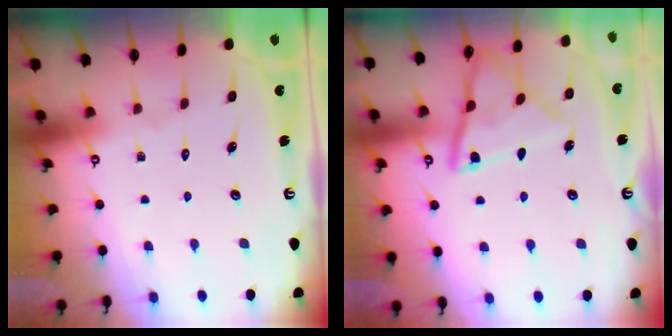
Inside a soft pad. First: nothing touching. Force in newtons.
{"total": 12.6, "press": 12.5, "slide": 1.2}